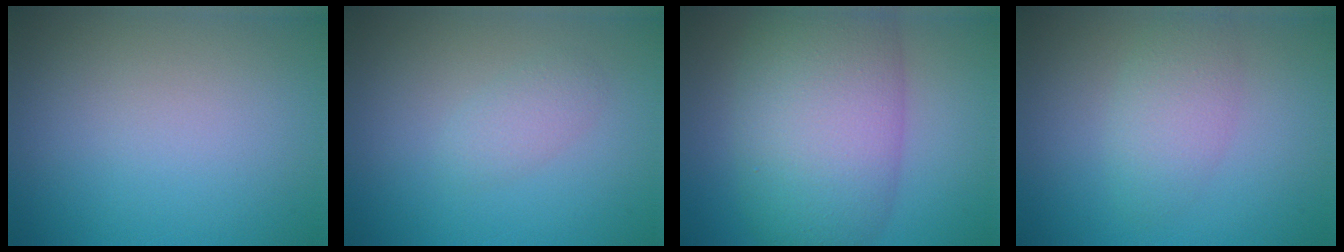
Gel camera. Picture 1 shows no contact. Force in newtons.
{"total": 1.5, "press": 1.5, "slide": 0.0}
{"total": 10.9, "press": 10.9, "slide": 0.5}
{"total": 2.8, "press": 2.8, "slide": 0.2}